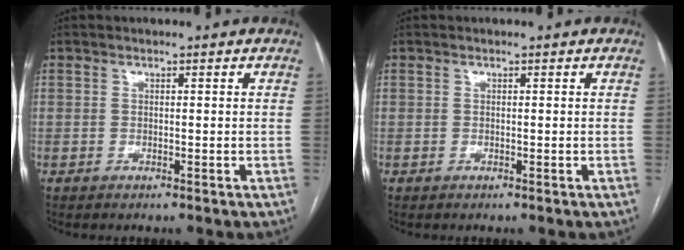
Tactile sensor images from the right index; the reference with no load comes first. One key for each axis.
{"total": 0.0}